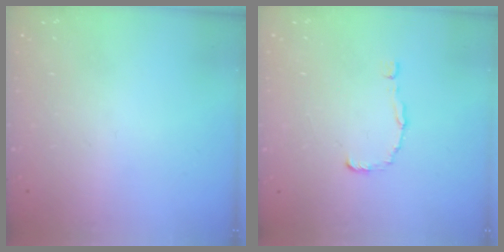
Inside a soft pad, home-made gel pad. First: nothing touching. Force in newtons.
{"total": 0.7, "press": 0.7, "slide": 0.0}